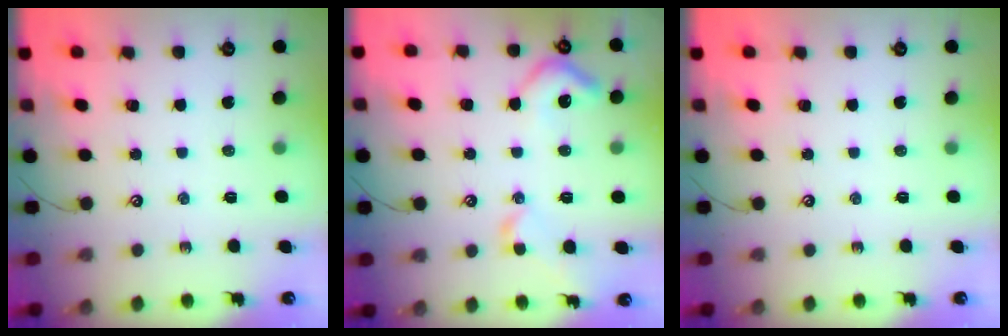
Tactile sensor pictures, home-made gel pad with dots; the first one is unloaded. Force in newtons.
{"total": 6.9, "press": 6.8, "slide": 1.3}
{"total": 0.0}